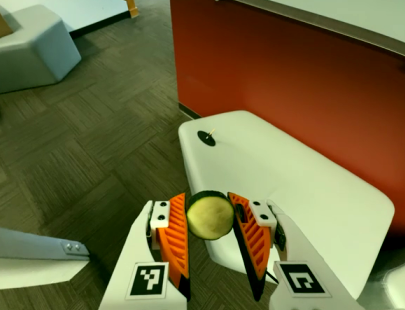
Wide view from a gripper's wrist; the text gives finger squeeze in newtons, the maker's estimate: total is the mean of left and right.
{"total": 11.4, "left": 11.5, "right": 11.3}